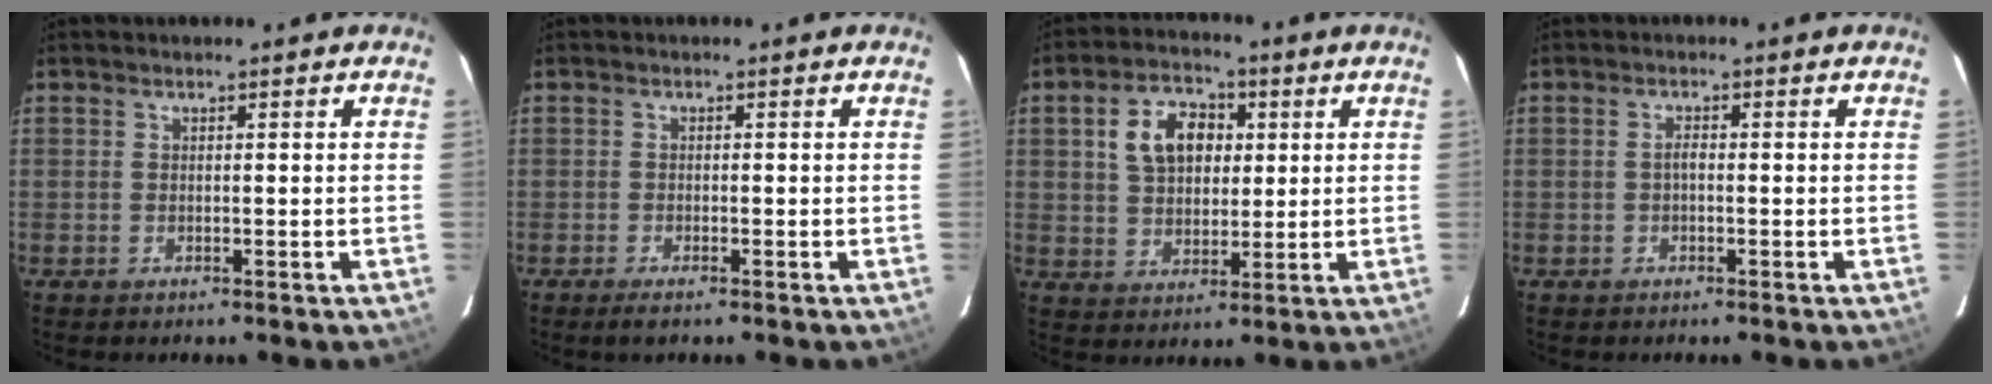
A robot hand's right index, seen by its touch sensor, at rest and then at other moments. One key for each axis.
{"total": 1.8, "fx": -1.4, "fy": 0.2, "fz": 1.1, "tx": -0.025, "ty": -0.006, "tz": -0.027}
{"total": 10.0, "fx": 2.8, "fy": 6.8, "fz": 6.7, "tx": -0.128, "ty": 0.027, "tz": 0.052}
{"total": 2.0, "fx": -0.6, "fy": 0.3, "fz": 1.9, "tx": -0.039, "ty": 0.006, "tz": -0.012}